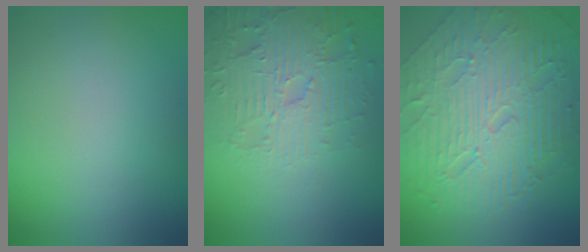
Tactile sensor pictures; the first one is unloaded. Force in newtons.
{"total": 4.8, "press": 4.1, "slide": 2.6}
{"total": 10.3, "press": 6.8, "slide": 7.7}